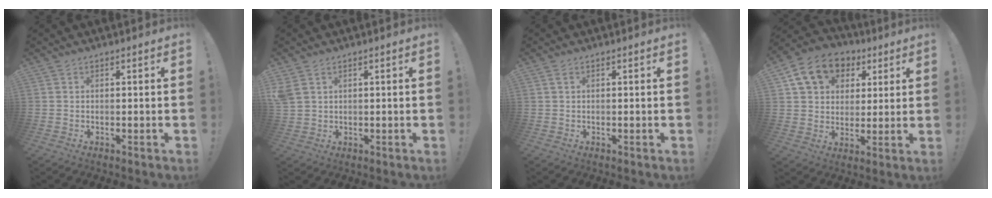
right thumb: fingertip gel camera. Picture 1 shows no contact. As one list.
[{"total": 3.7, "force": [1.9, 2.3, 2.2], "torque": [-0.057, -0.002, 0.038]}, {"total": 0.8, "force": [0.4, 0.3, 0.6], "torque": [-0.014, 0.002, 0.007]}, {"total": 14.2, "force": [6.6, 10.9, 6.3], "torque": [-0.090, -0.023, 0.129]}]